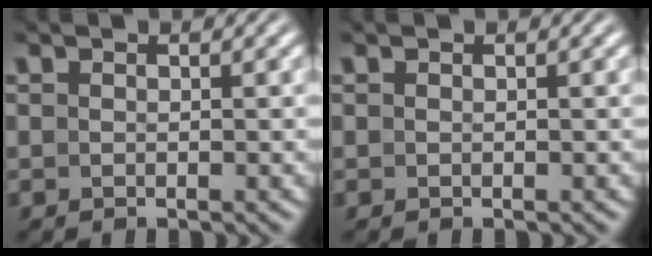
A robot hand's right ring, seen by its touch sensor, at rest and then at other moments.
{"total": 0.0}